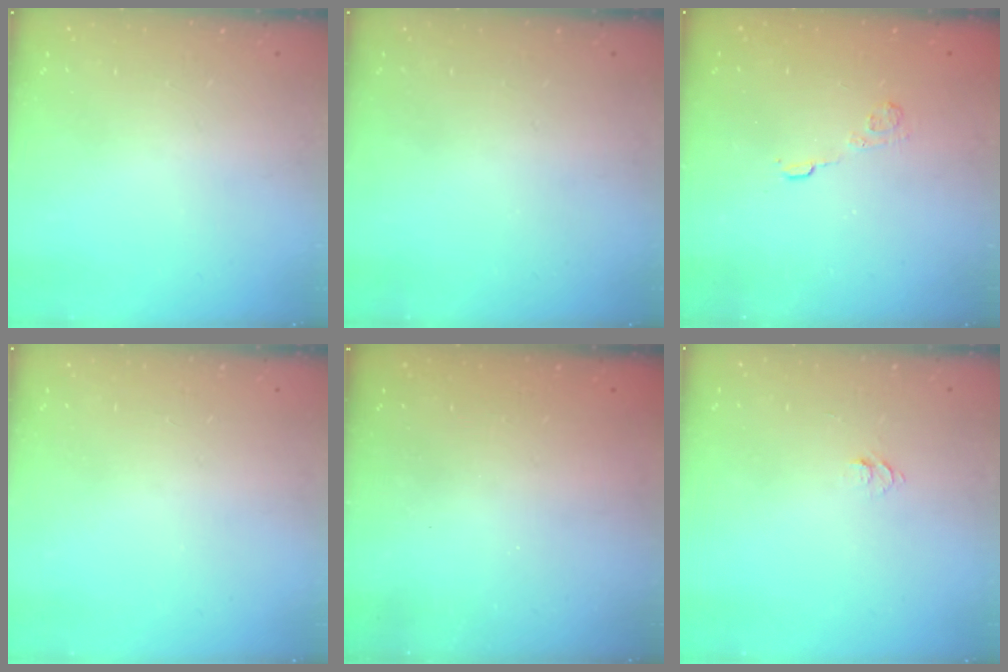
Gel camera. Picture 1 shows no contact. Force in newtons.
{"total": 0.0}
{"total": 3.6, "press": 3.4, "slide": 1.2}
{"total": 0.0}
{"total": 2.4, "press": 2.3, "slide": 0.8}
{"total": 4.7, "press": 4.6, "slide": 0.5}